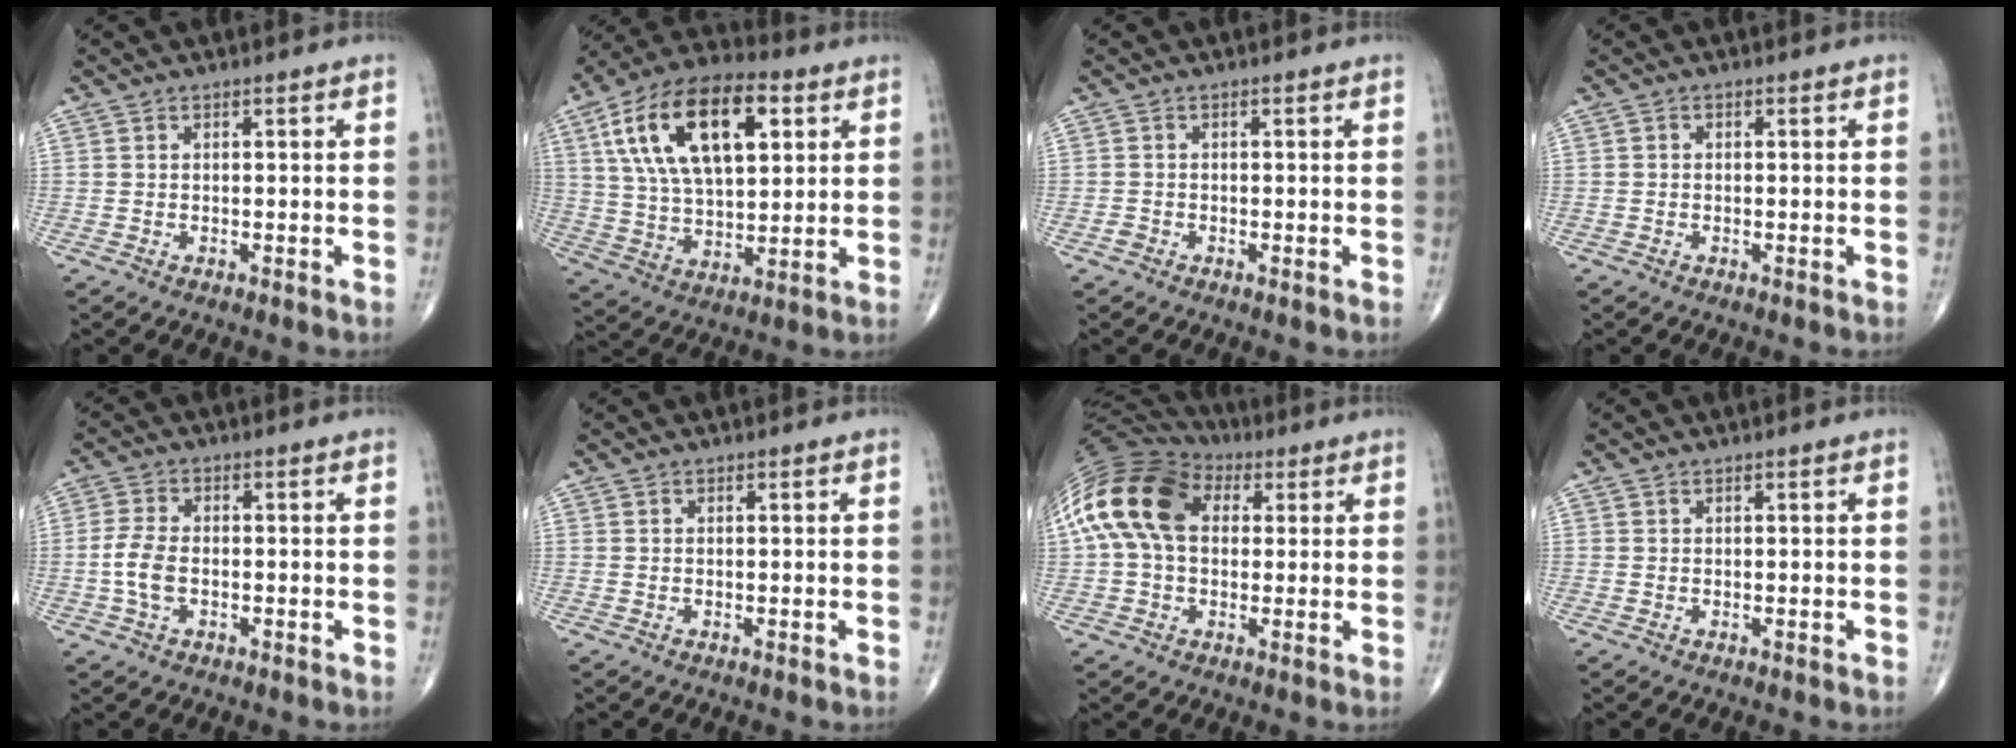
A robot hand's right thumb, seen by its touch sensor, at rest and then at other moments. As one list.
[{"total": 21.9, "force": [7.4, 11.0, 17.4], "torque": [-0.294, -0.003, 0.125]}, {"total": 1.0, "force": [-0.6, 0.7, 0.4], "torque": [-0.007, 0.000, -0.014]}, {"total": 0.6, "force": [-0.1, 0.5, 0.3], "torque": [-0.001, 0.001, -0.006]}, {"total": 5.3, "force": [-1.1, 3.2, 4.2], "torque": [-0.095, 0.012, -0.024]}, {"total": 0.0}, {"total": 17.5, "force": [3.6, 11.8, 12.4], "torque": [-0.250, 0.039, 0.057]}, {"total": 0.0}]